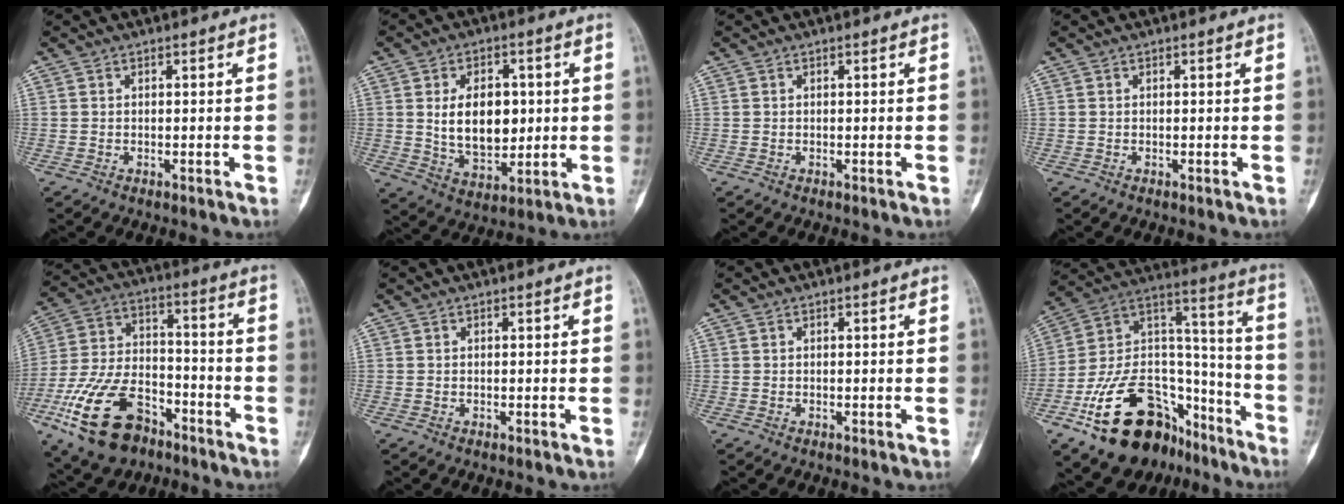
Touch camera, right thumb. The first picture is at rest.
{"total": 12.2, "force": [1.4, 7.8, 9.3], "torque": [-0.121, -0.014, 0.036]}
{"total": 0.0}
{"total": 0.0}
{"total": 18.9, "force": [-10.2, 10.8, 11.7], "torque": [-0.221, 0.059, -0.181]}
{"total": 0.0}
{"total": 0.0}
{"total": 28.5, "force": [-16.2, 16.3, 16.8], "torque": [-0.274, 0.099, -0.263]}